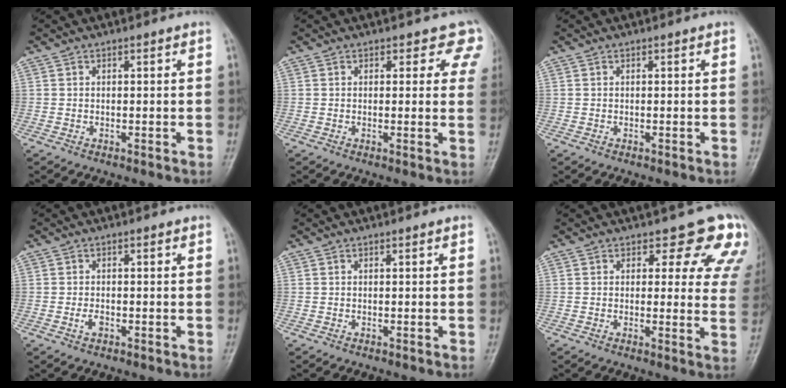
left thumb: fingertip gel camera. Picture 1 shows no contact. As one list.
[{"total": 4.8, "force": [3.5, 2.8, 1.6], "torque": [0.026, -0.013, 0.019]}, {"total": 0.0}, {"total": 1.7, "force": [-0.7, 1.0, 1.2], "torque": [-0.023, 0.003, -0.014]}, {"total": 0.0}, {"total": 11.2, "force": [8.0, 5.6, 5.4], "torque": [-0.005, -0.039, 0.062]}]